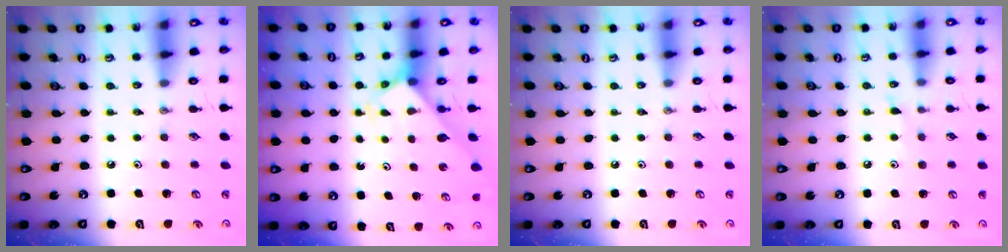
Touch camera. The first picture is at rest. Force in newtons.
{"total": 2.8, "press": 2.8, "slide": 0.1}
{"total": 0.0}
{"total": 6.9, "press": 6.9, "slide": 0.5}